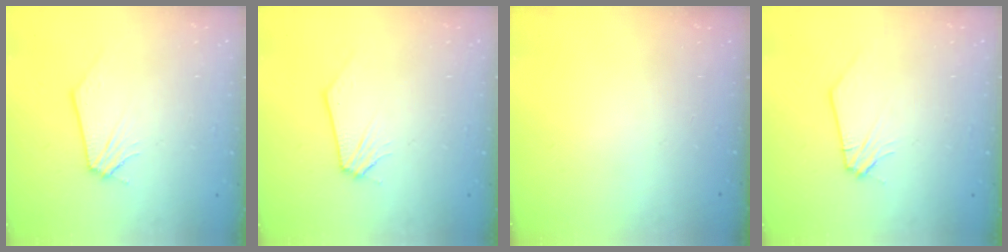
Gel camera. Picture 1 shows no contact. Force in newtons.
{"total": 0.0}
{"total": 0.0}
{"total": 0.0}